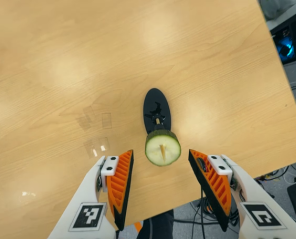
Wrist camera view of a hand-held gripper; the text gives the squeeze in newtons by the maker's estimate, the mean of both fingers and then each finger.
{"total": 0.0}